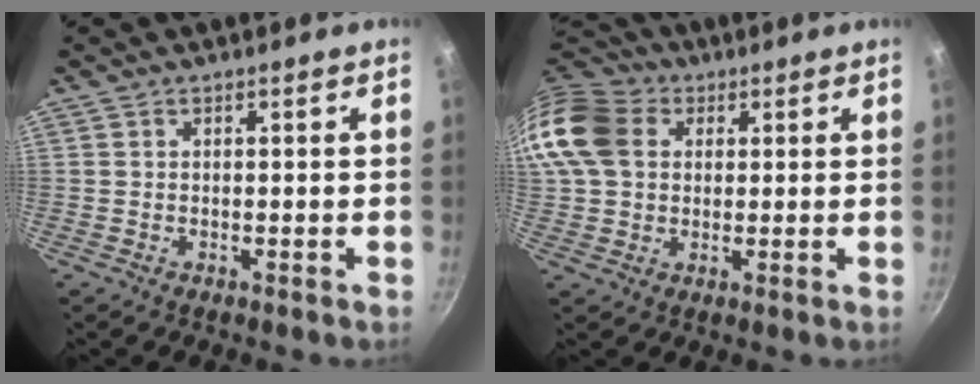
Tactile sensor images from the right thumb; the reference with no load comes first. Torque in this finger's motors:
{"motor_torque": [1.36, 3.55, 1.37, -0.29, 0.30]}